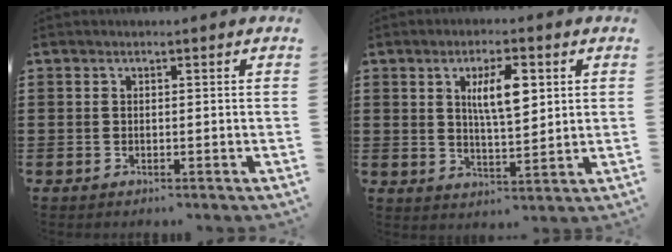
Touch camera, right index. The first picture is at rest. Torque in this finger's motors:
{"motor_torque": [0.78, -0.30, 0.68, 0.09]}